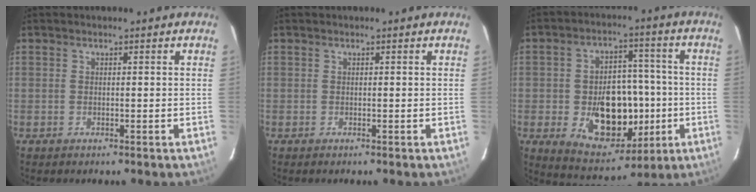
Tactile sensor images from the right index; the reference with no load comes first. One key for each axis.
{"total": 0.0}
{"total": 16.2, "fx": -3.1, "fy": 10.8, "fz": 11.6, "tx": -0.214, "ty": 0.012, "tz": -0.023}